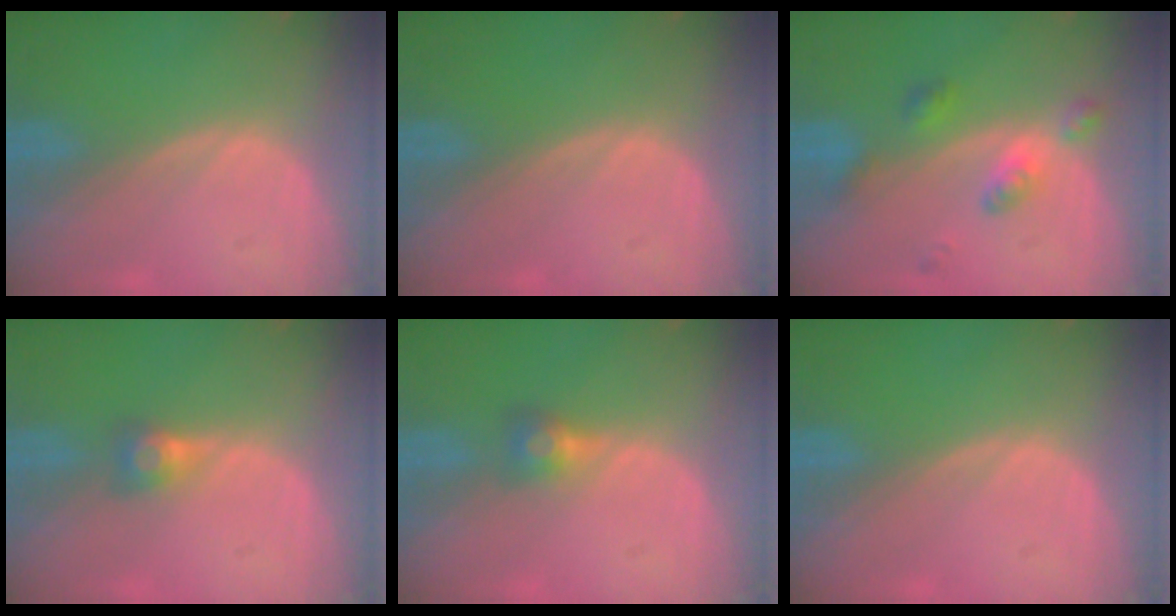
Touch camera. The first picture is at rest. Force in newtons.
{"total": 0.0}
{"total": 4.8, "press": 4.8, "slide": 0.1}
{"total": 2.7, "press": 2.5, "slide": 1.0}
{"total": 2.8, "press": 2.6, "slide": 1.0}
{"total": 0.0}